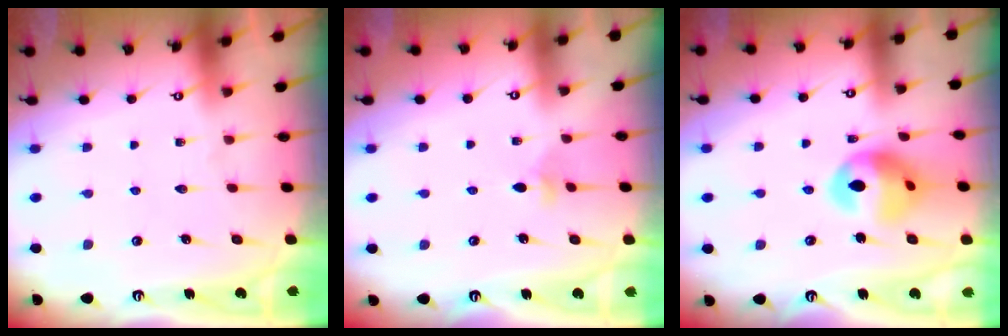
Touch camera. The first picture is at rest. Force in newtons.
{"total": 3.8, "press": 3.7, "slide": 0.8}
{"total": 13.3, "press": 13.2, "slide": 1.5}